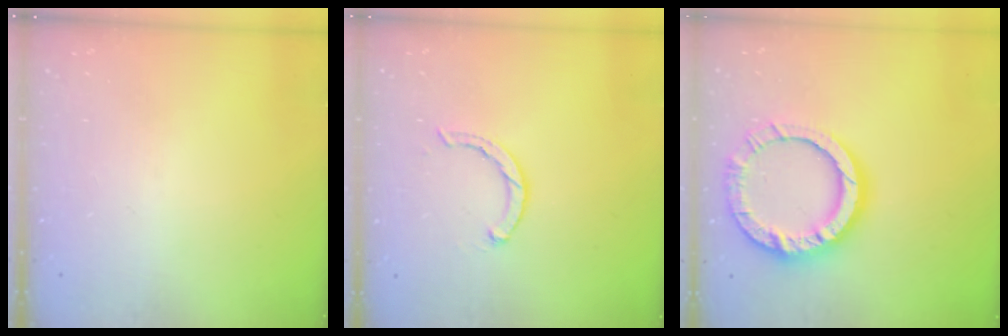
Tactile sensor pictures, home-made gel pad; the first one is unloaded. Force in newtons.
{"total": 3.1, "press": 3.0, "slide": 0.6}
{"total": 16.2, "press": 16.2, "slide": 1.4}